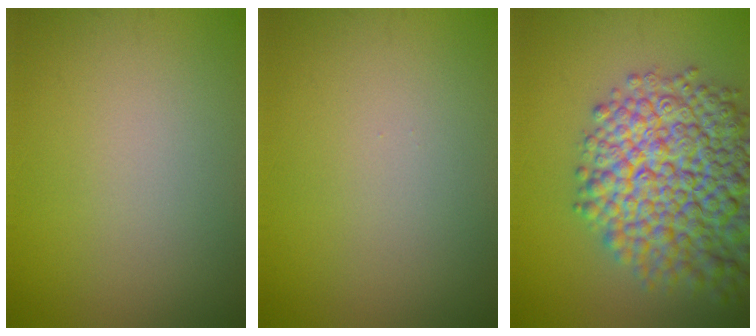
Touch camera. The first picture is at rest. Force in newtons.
{"total": 0.0}
{"total": 13.3, "press": 13.3, "slide": 0.6}